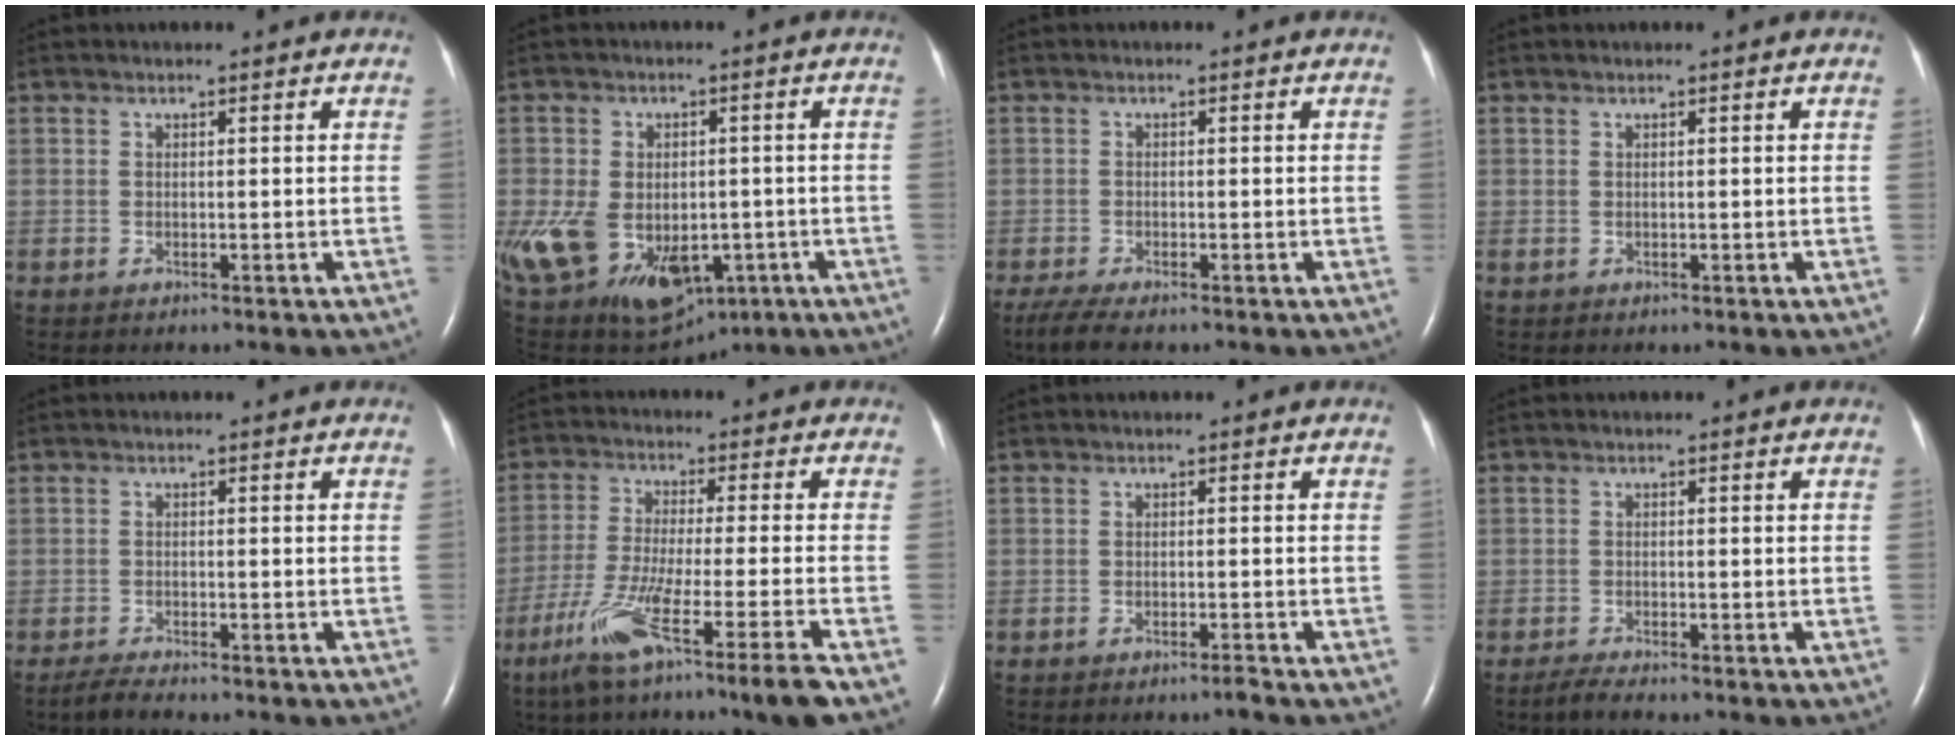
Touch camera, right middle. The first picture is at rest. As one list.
[{"total": 24.3, "force": [-9.1, 16.6, 15.2], "torque": [-0.359, -0.018, -0.118]}, {"total": 3.9, "force": [-2.9, 0.5, 2.6], "torque": [-0.056, -0.013, -0.053]}, {"total": 0.0}, {"total": 2.1, "force": [-1.9, -0.2, 1.0], "torque": [-0.034, -0.009, -0.040]}, {"total": 14.1, "force": [-8.9, -2.0, 10.7], "torque": [-0.203, -0.047, -0.152]}, {"total": 0.9, "force": [-0.8, -0.2, 0.4], "torque": [-0.008, 0.000, -0.015]}, {"total": 1.9, "force": [-1.6, -0.2, 0.9], "torque": [-0.033, -0.008, -0.035]}]